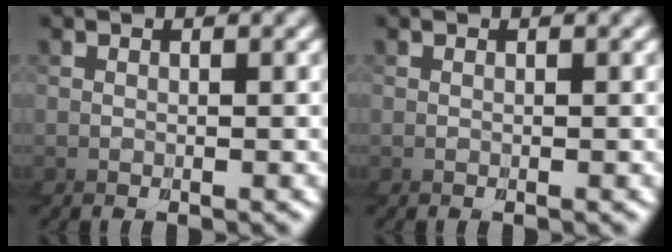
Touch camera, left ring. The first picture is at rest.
{"total": 0.0}